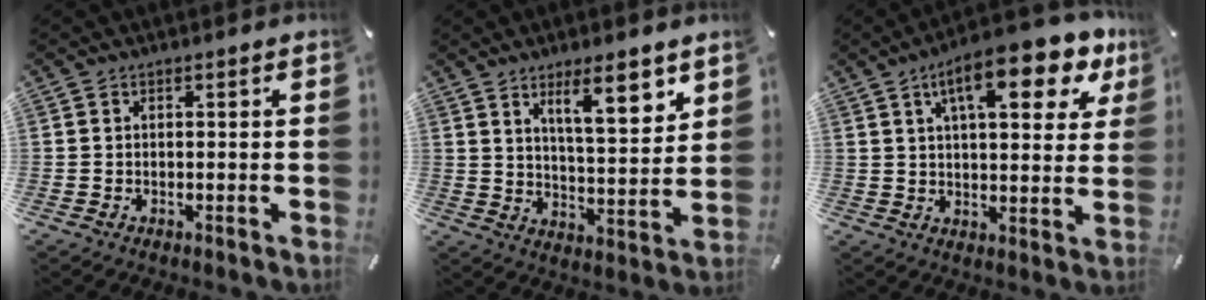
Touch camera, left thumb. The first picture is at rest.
{"total": 10.5, "force": [7.0, 3.1, 7.2], "torque": [-0.101, -0.043, 0.115]}
{"total": 15.4, "force": [8.4, 5.6, 11.6], "torque": [-0.178, -0.027, 0.133]}